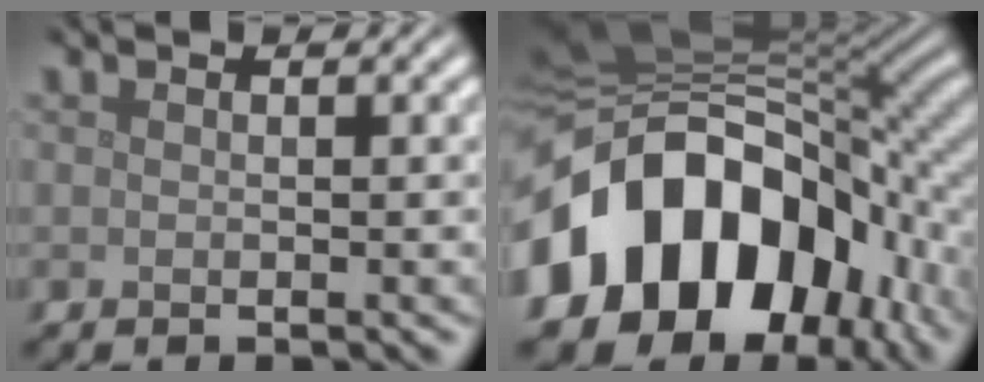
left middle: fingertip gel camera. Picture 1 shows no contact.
{"total": 16.7, "force": [-5.4, 12.0, 10.2], "torque": [-0.168, -0.009, -0.095]}